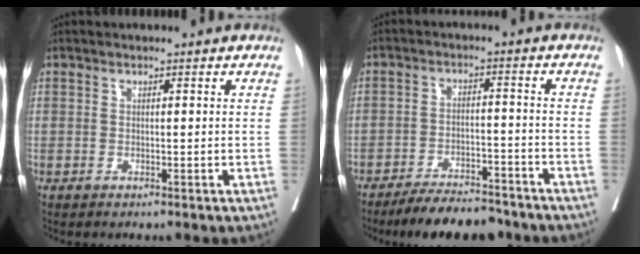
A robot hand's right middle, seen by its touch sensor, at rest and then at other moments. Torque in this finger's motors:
{"motor_torque": [0.39, -0.49, 0.15, 0.03]}